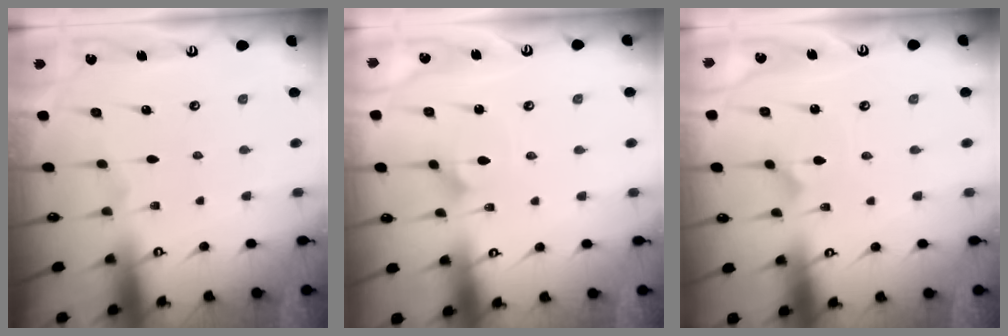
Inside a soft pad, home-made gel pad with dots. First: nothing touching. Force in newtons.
{"total": 2.6, "press": 2.6, "slide": 0.2}
{"total": 1.8, "press": 1.8, "slide": 0.2}